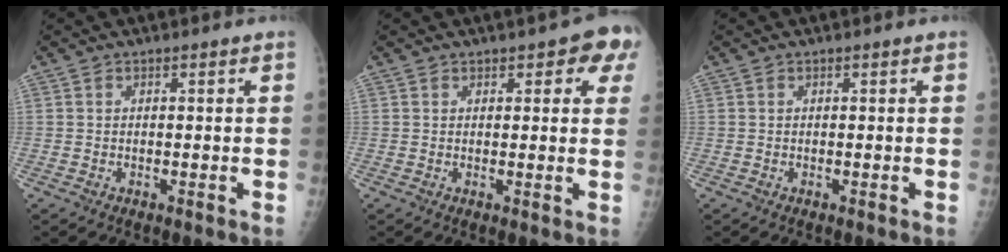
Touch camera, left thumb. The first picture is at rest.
{"total": 5.8, "force": [3.1, 2.7, 4.1], "torque": [-0.011, -0.005, 0.027]}
{"total": 0.0}